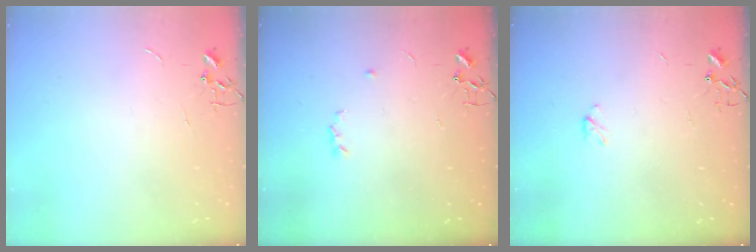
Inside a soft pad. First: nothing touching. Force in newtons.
{"total": 3.2, "press": 3.1, "slide": 0.6}
{"total": 2.9, "press": 2.9, "slide": 0.5}